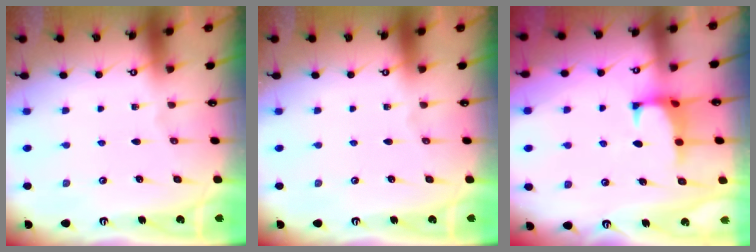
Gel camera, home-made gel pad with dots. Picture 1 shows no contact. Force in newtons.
{"total": 0.0}
{"total": 1.6, "press": 1.5, "slide": 0.6}